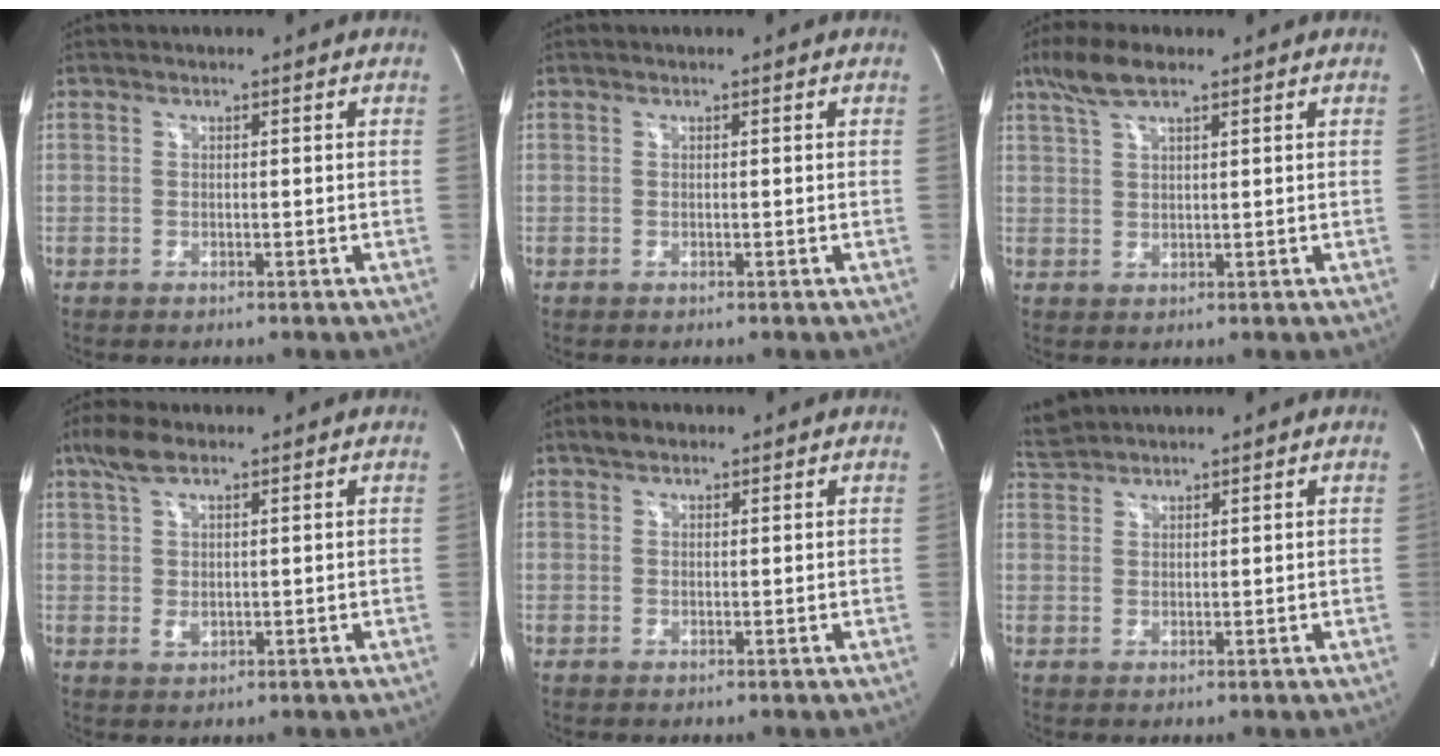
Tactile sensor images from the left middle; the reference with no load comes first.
{"total": 0.0}
{"total": 5.5, "force": [3.9, 1.2, 3.8], "torque": [-0.086, 0.017, 0.075]}
{"total": 5.3, "force": [3.2, 1.9, 3.8], "torque": [-0.084, 0.006, 0.063]}
{"total": 2.0, "force": [1.4, 1.0, 0.9], "torque": [-0.020, 0.014, 0.022]}
{"total": 3.2, "force": [3.2, 0.0, -0.1], "torque": [-0.013, 0.019, 0.071]}